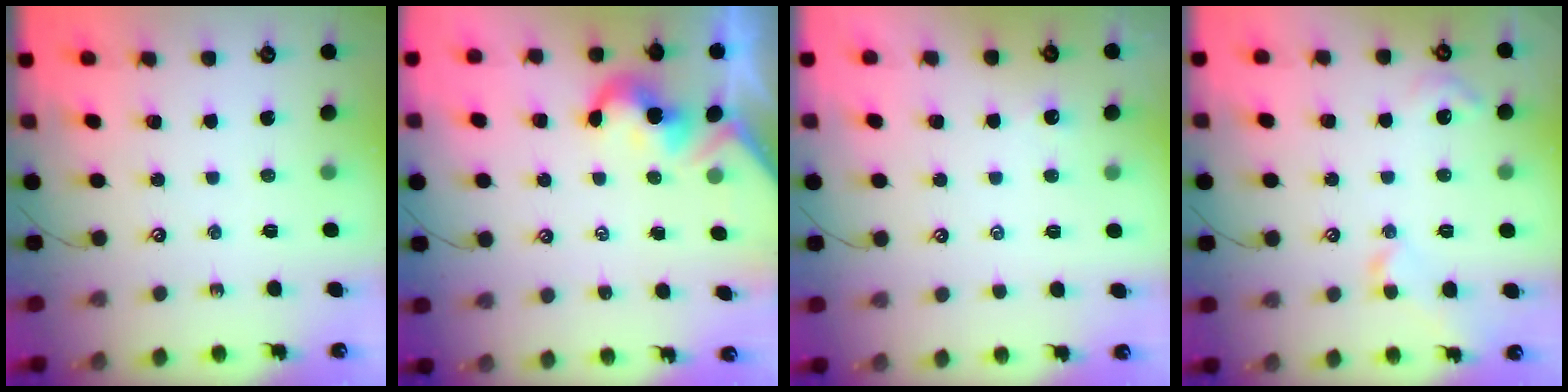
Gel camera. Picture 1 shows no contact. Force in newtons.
{"total": 2.1, "press": 2.1, "slide": 0.3}
{"total": 1.9, "press": 1.9, "slide": 0.3}
{"total": 2.6, "press": 2.6, "slide": 0.6}